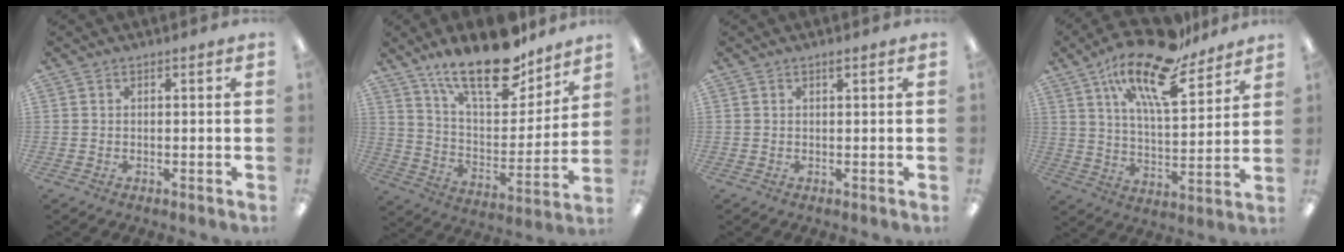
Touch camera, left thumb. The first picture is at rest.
{"total": 21.4, "force": [15.8, 8.0, 12.2], "torque": [-0.199, -0.099, 0.272]}
{"total": 0.8, "force": [0.6, 0.1, 0.6], "torque": [-0.013, 0.001, 0.011]}
{"total": 19.6, "force": [14.0, 6.2, 12.2], "torque": [-0.205, -0.086, 0.235]}